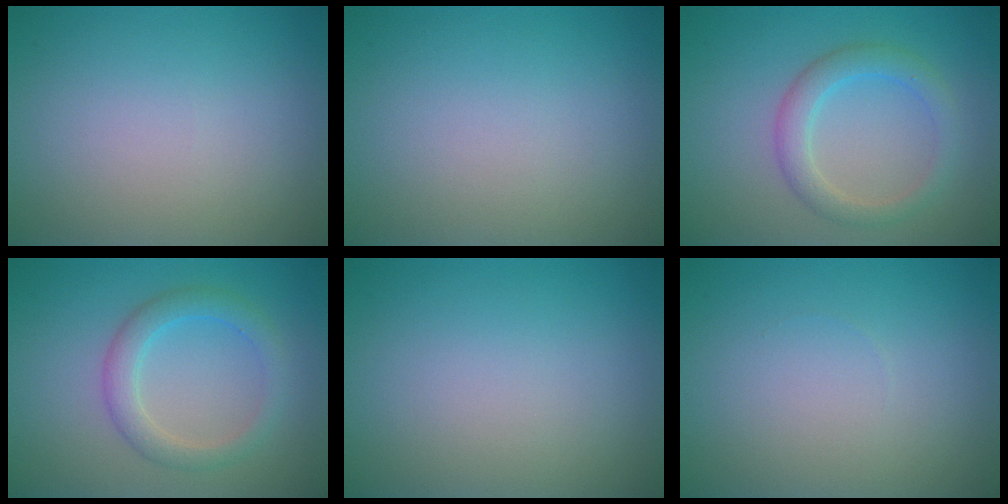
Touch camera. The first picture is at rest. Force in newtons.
{"total": 0.0}
{"total": 2.9, "press": 2.9, "slide": 0.2}
{"total": 2.9, "press": 2.9, "slide": 0.1}
{"total": 0.0}
{"total": 0.0}